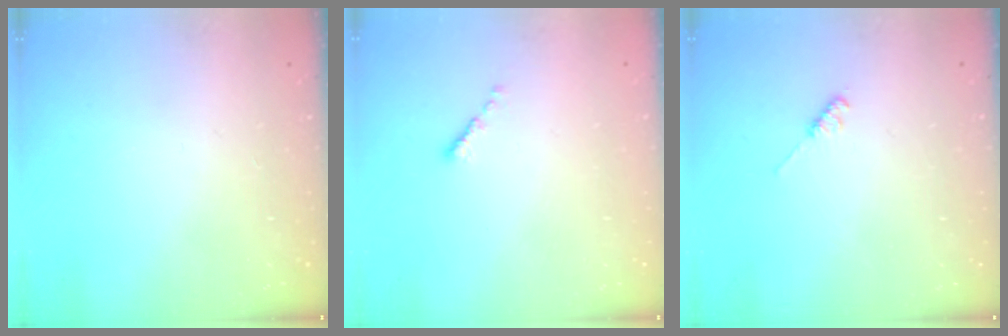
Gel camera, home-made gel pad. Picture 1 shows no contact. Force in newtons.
{"total": 0.0}
{"total": 2.6, "press": 2.5, "slide": 0.4}